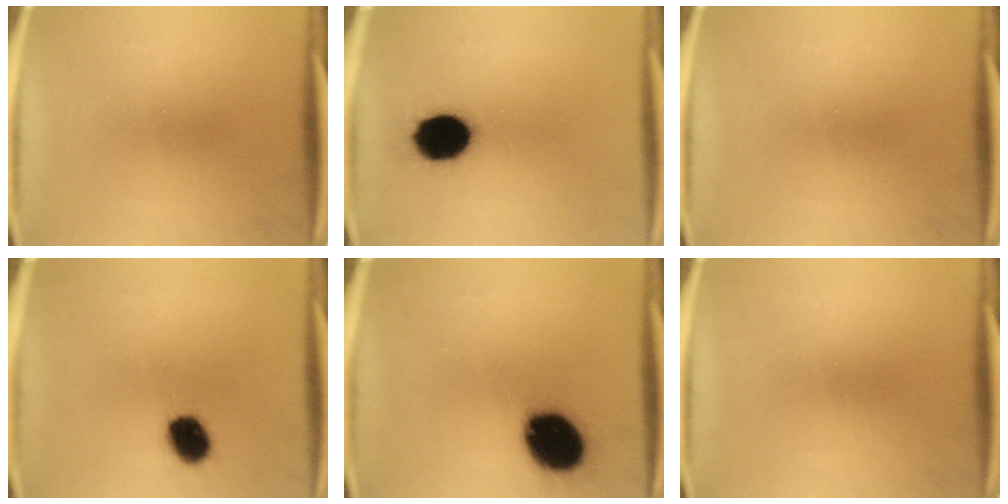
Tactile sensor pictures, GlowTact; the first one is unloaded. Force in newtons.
{"total": 13.8}
{"total": 0.0}
{"total": 8.0}
{"total": 16.6}
{"total": 0.0}